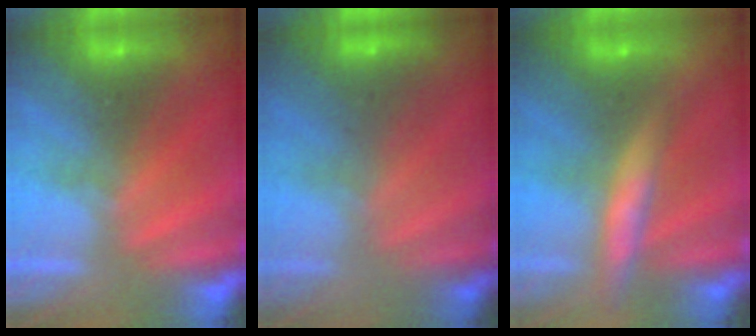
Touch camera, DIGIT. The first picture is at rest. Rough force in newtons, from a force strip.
{"total": 2.9}
{"total": 6.5}